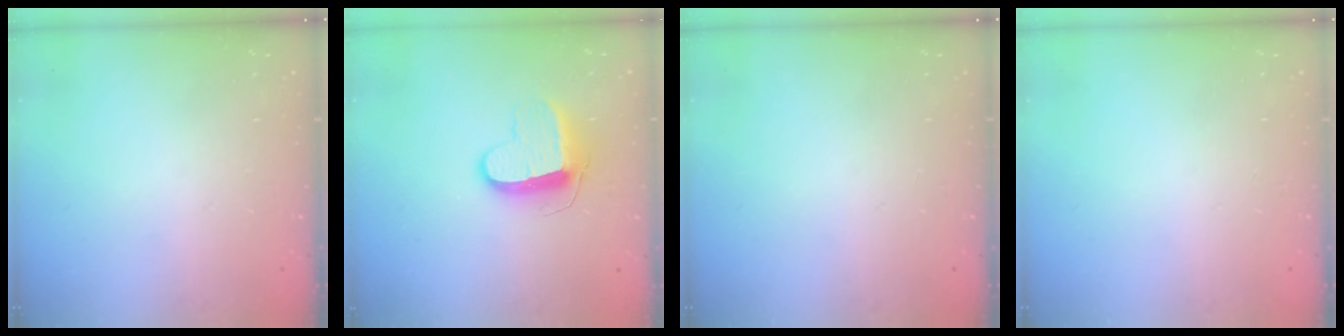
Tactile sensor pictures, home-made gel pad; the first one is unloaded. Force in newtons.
{"total": 10.5, "press": 10.5, "slide": 0.4}
{"total": 0.0}
{"total": 0.0}